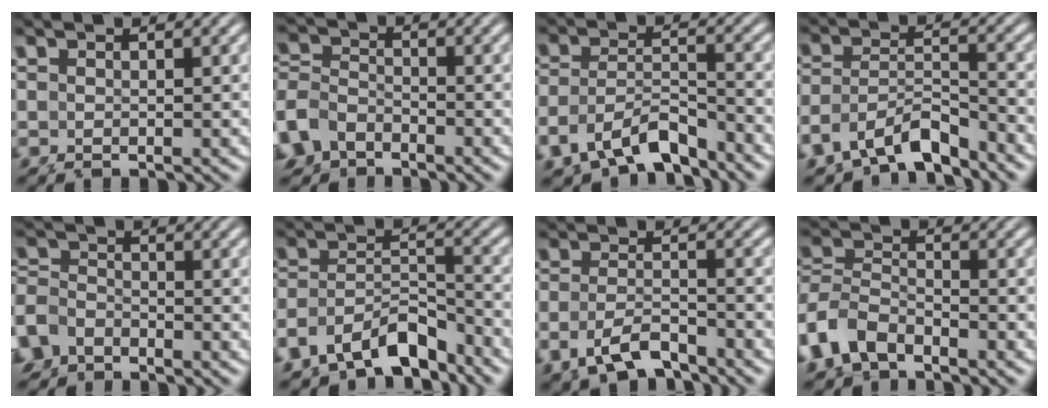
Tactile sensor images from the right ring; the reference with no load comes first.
{"total": 5.5, "force": [-2.1, 5.0, 1.1], "torque": [-0.048, -0.022, -0.034]}
{"total": 6.0, "force": [-3.8, 3.9, 2.6], "torque": [-0.068, -0.030, -0.051]}
{"total": 6.8, "force": [-4.3, 4.7, 2.5], "torque": [-0.072, -0.031, -0.066]}
{"total": 4.4, "force": [-1.9, 3.9, 0.6], "torque": [-0.029, -0.018, -0.032]}
{"total": 8.4, "force": [-5.4, 5.7, 2.9], "torque": [-0.072, -0.033, -0.084]}
{"total": 4.2, "force": [-2.9, 2.2, 2.0], "torque": [-0.043, -0.019, -0.039]}
{"total": 6.0, "force": [-2.9, 5.1, 1.6], "torque": [-0.060, -0.016, -0.052]}